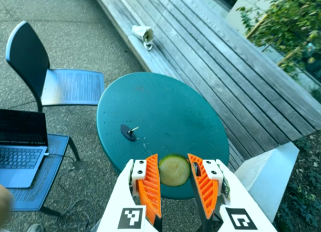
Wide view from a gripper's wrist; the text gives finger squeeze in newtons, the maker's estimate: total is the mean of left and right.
{"total": 11.7, "left": 12.3, "right": 11.2}